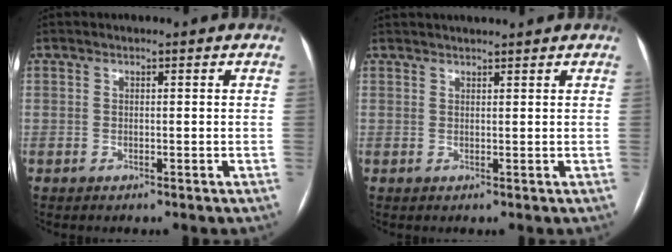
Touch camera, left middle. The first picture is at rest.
{"total": 5.3, "force": [5.0, 0.2, 1.8], "torque": [-0.023, 0.032, 0.069]}